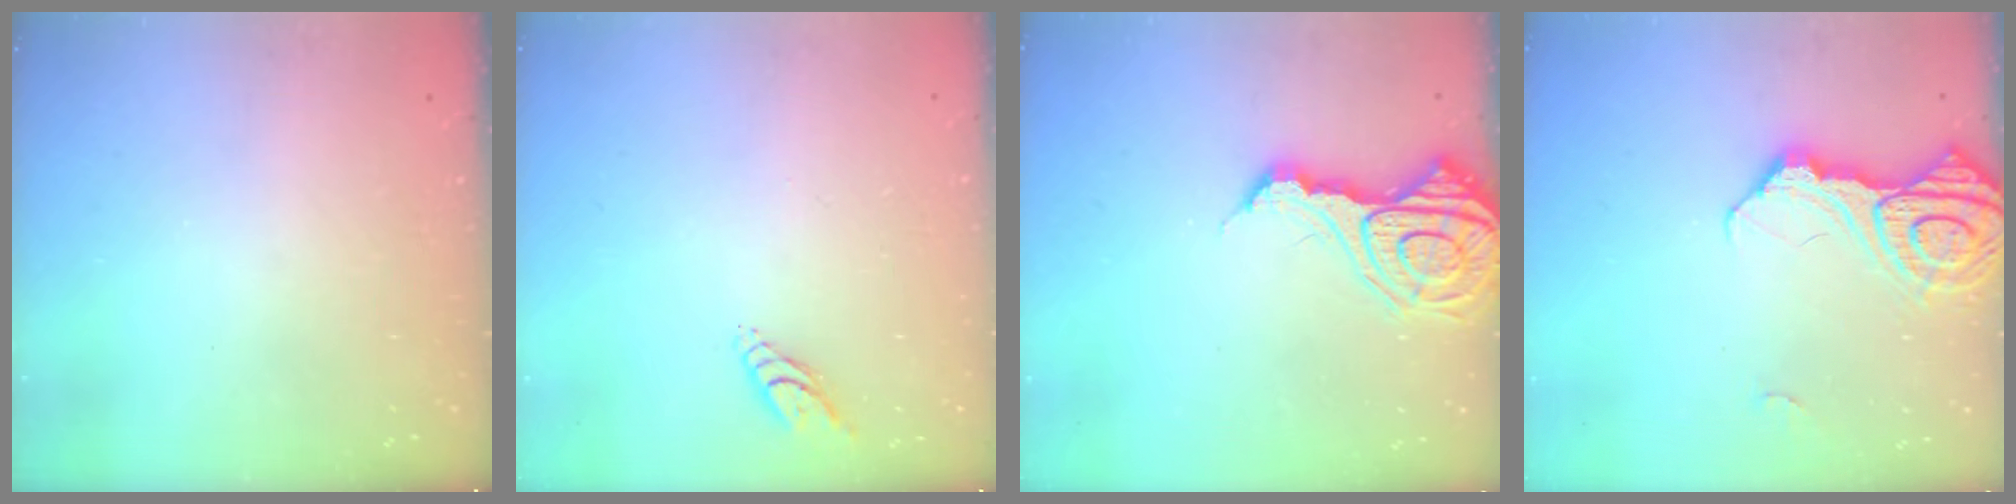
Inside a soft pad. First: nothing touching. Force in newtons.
{"total": 4.7, "press": 4.7, "slide": 0.1}
{"total": 14.5, "press": 14.5, "slide": 1.6}
{"total": 15.3, "press": 15.2, "slide": 1.6}